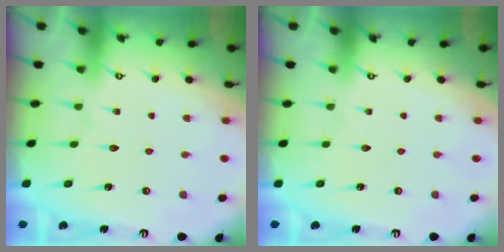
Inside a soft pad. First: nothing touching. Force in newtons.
{"total": 0.0}